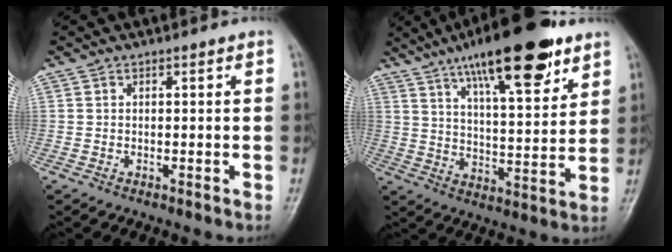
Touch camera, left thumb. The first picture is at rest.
{"total": 20.5, "force": [12.6, 5.8, 15.0], "torque": [-0.209, -0.042, 0.204]}